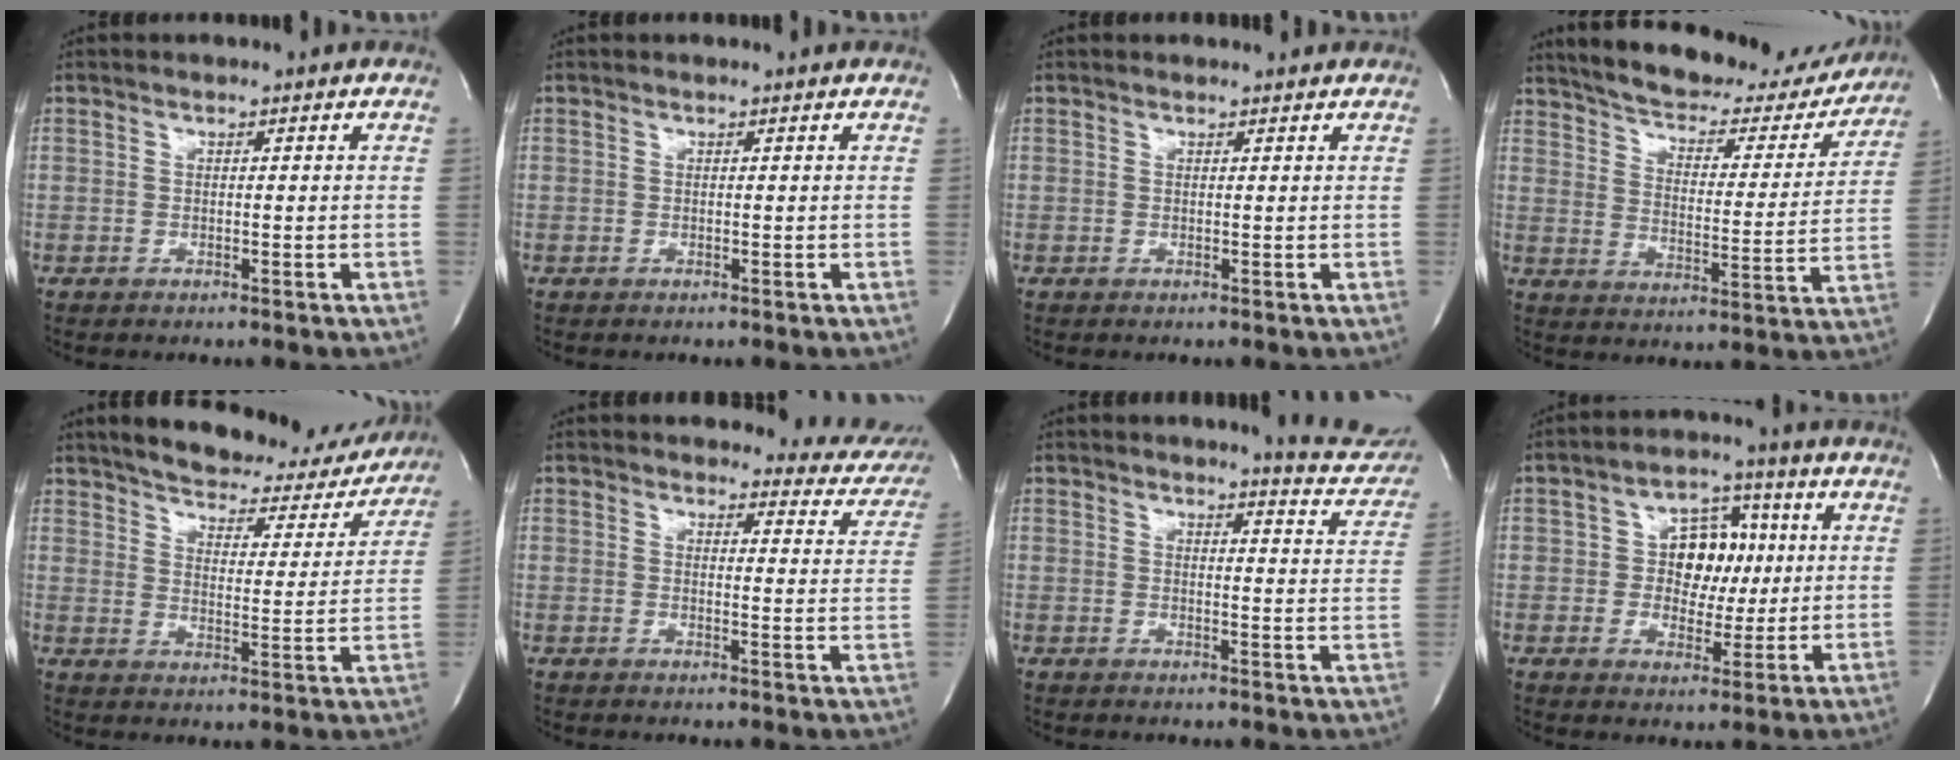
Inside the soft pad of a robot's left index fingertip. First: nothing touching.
{"total": 0.0}
{"total": 1.9, "force": [1.8, 0.5, 0.2], "torque": [-0.009, 0.009, 0.019]}
{"total": 23.3, "force": [20.7, 6.6, 8.4], "torque": [-0.133, -0.017, 0.270]}
{"total": 20.8, "force": [18.5, 6.1, 7.2], "torque": [-0.104, -0.018, 0.234]}
{"total": 11.4, "force": [11.0, 2.6, 1.4], "torque": [0.017, -0.062, 0.091]}
{"total": 8.9, "force": [8.6, 0.6, 2.1], "torque": [-0.015, -0.054, 0.077]}
{"total": 7.6, "force": [0.7, 5.5, 5.1], "torque": [-0.073, 0.018, 0.013]}